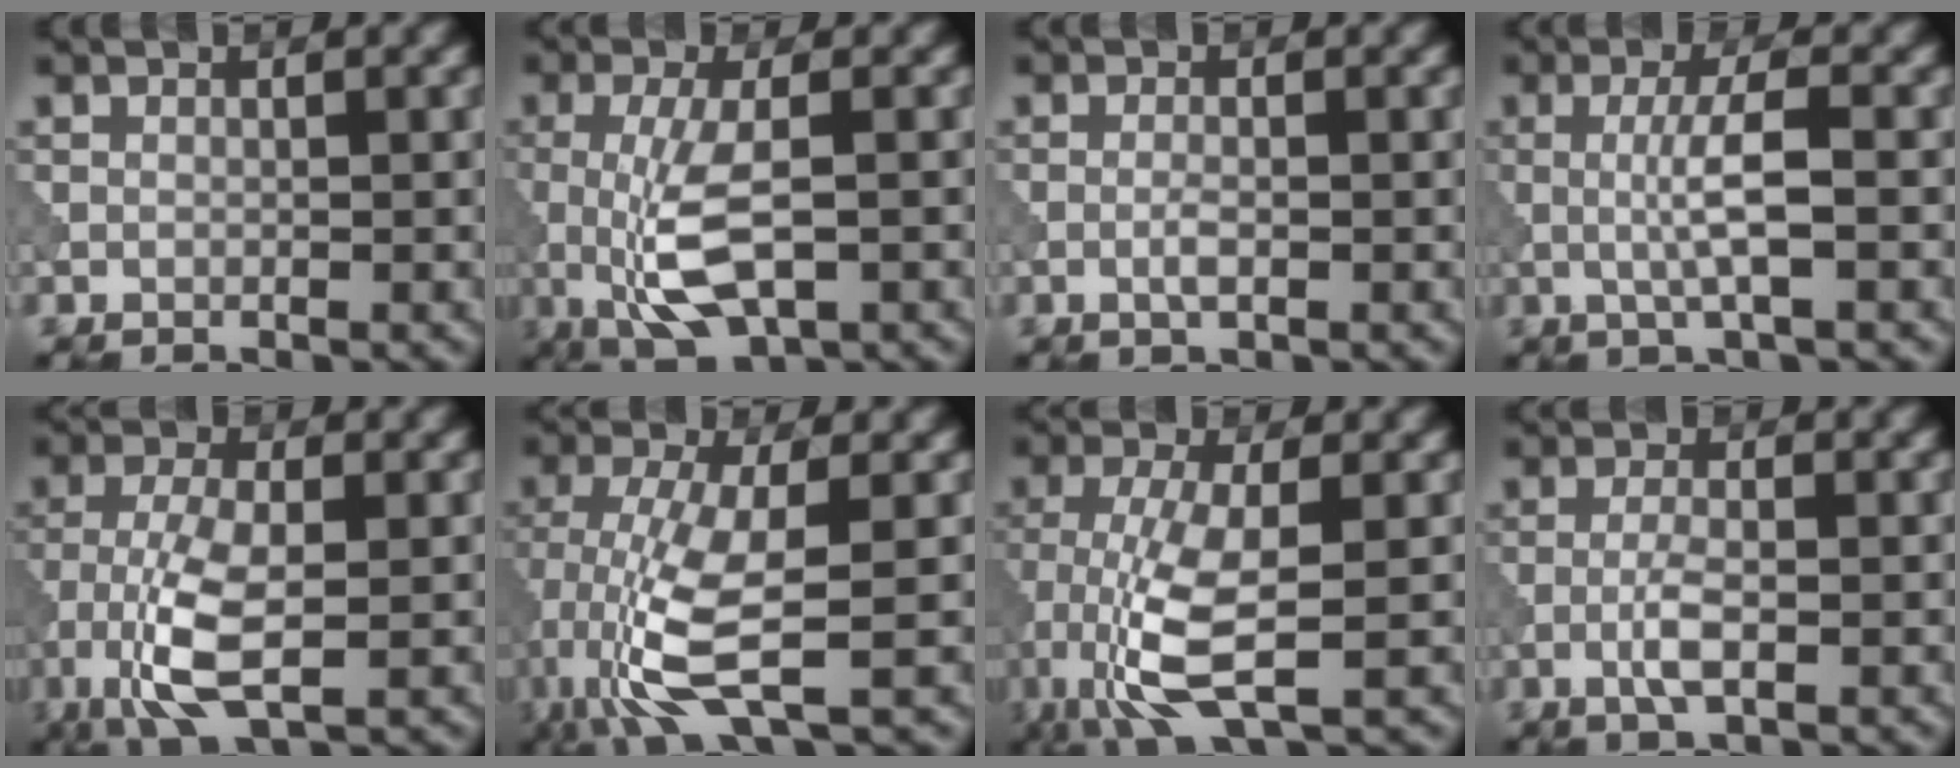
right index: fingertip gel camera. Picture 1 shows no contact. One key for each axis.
{"total": 5.9, "fx": -0.9, "fy": 2.0, "fz": 5.5, "tx": -0.119, "ty": -0.010, "tz": -0.015}
{"total": 1.2, "fx": -0.3, "fy": 0.3, "fz": 1.1, "tx": -0.024, "ty": 0.000, "tz": -0.009}
{"total": 3.9, "fx": 0.0, "fy": 0.6, "fz": 3.8, "tx": -0.071, "ty": 0.002, "tz": -0.001}
{"total": 6.5, "fx": -2.3, "fy": 2.3, "fz": 5.6, "tx": -0.125, "ty": 0.000, "tz": -0.051}
{"total": 8.1, "fx": -2.5, "fy": 2.2, "fz": 7.3, "tx": -0.170, "ty": -0.012, "tz": -0.052}
{"total": 7.2, "fx": -2.3, "fy": 2.1, "fz": 6.5, "tx": -0.147, "ty": -0.008, "tz": -0.048}
{"total": 2.5, "fx": -0.7, "fy": 0.6, "fz": 2.3, "tx": -0.050, "ty": 0.002, "tz": -0.019}